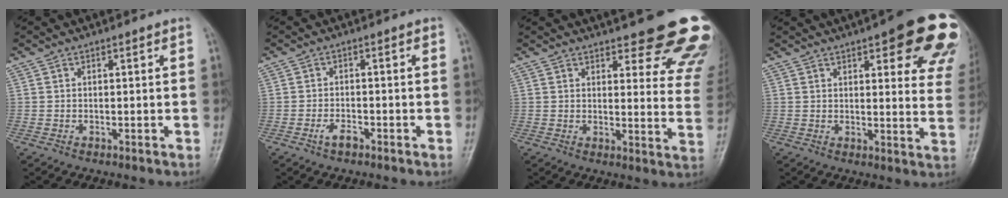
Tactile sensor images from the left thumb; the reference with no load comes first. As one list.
[{"total": 2.5, "force": [-1.6, 1.1, 1.6], "torque": [-0.032, 0.009, -0.031]}, {"total": 19.8, "force": [15.3, 5.7, 11.2], "torque": [-0.093, -0.087, 0.163]}, {"total": 20.2, "force": [11.5, 6.2, 15.5], "torque": [-0.155, -0.031, 0.122]}]